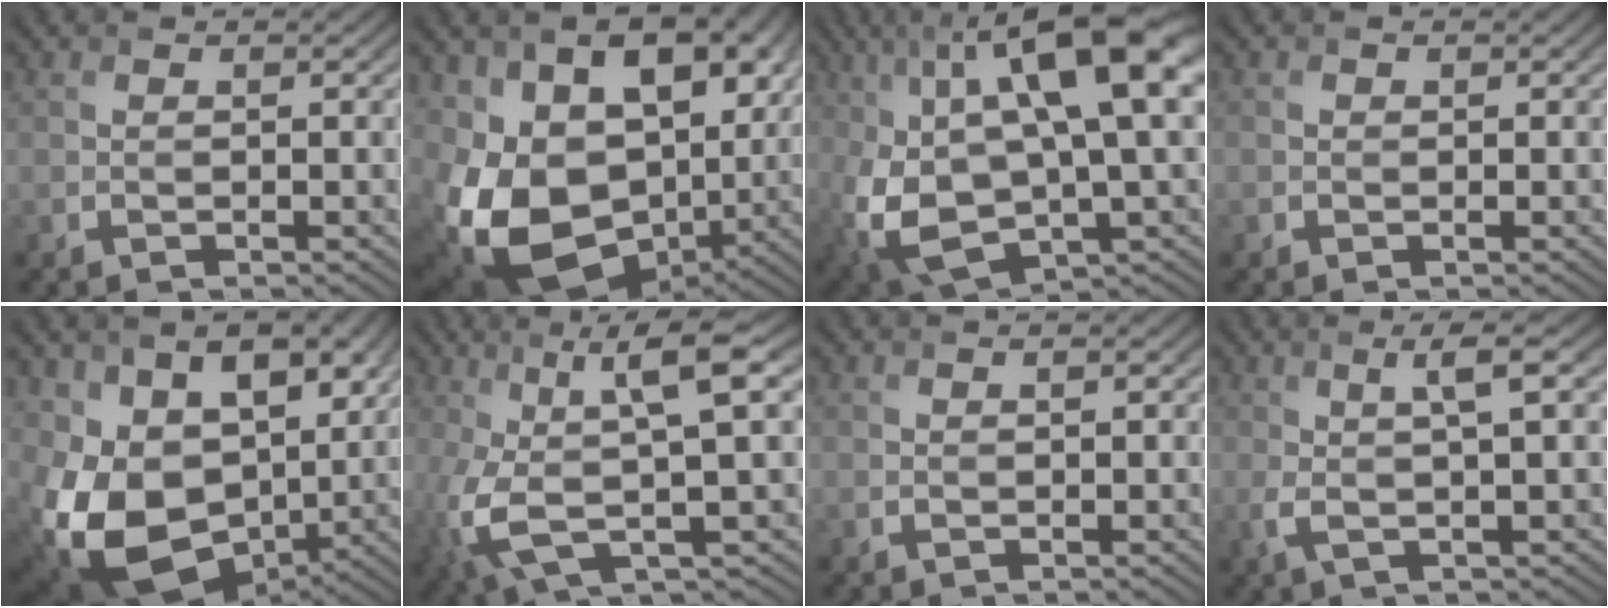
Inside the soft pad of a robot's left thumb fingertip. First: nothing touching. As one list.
[{"total": 19.7, "force": [-0.7, 13.7, 14.1], "torque": [-0.285, -0.062, 0.030]}, {"total": 19.6, "force": [3.1, 9.0, 17.1], "torque": [-0.332, 0.000, 0.067]}, {"total": 0.7, "force": [-0.1, 0.7, 0.0], "torque": [0.005, -0.005, -0.004]}, {"total": 17.2, "force": [-0.7, 12.2, 12.1], "torque": [-0.248, -0.049, 0.010]}, {"total": 11.2, "force": [0.2, 3.2, 10.7], "torque": [-0.216, -0.002, 0.002]}, {"total": 0.9, "force": [0.2, 0.4, 0.8], "torque": [-0.016, 0.001, 0.004]}, {"total": 5.1, "force": [1.0, 0.9, 4.9], "torque": [-0.098, 0.012, 0.016]}]